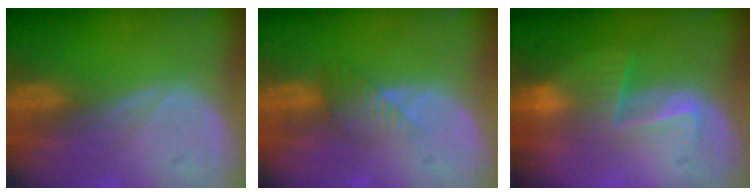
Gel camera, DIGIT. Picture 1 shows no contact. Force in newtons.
{"total": 3.5, "press": 3.1, "slide": 1.6}
{"total": 6.6, "press": 5.6, "slide": 3.6}